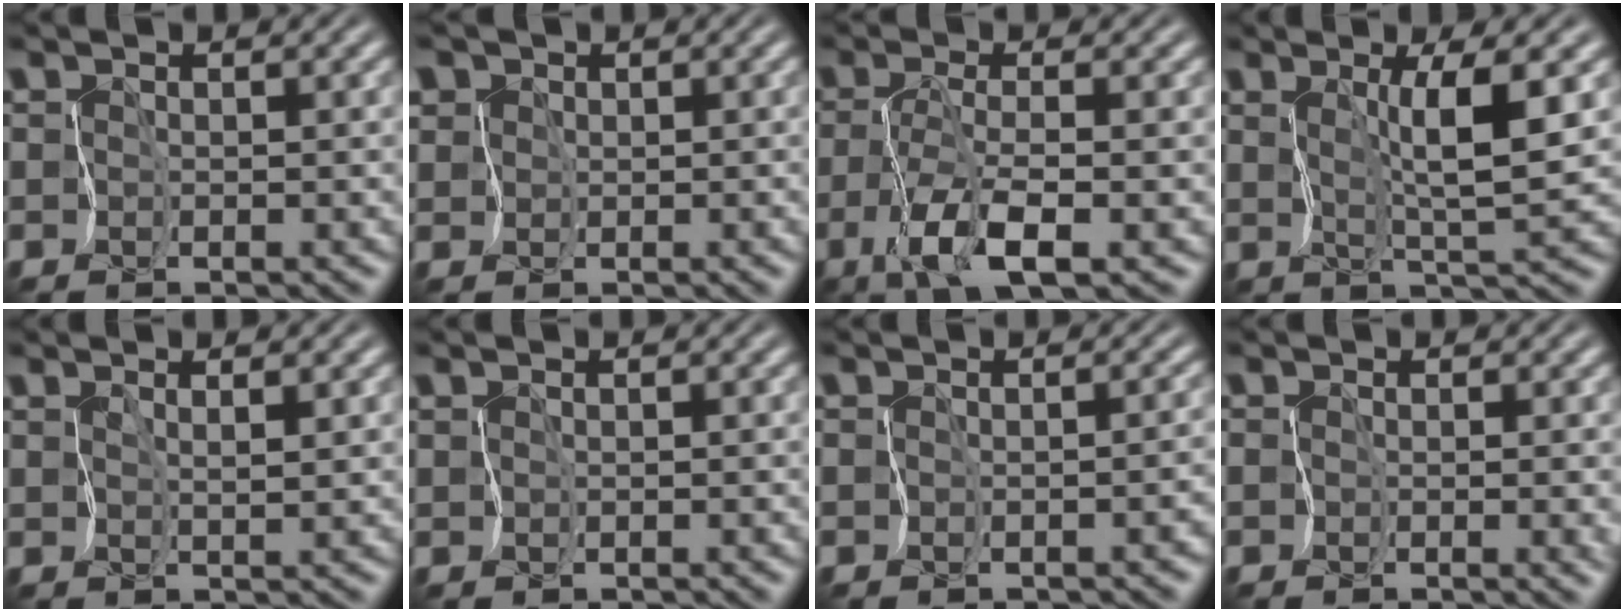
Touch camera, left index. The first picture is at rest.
{"total": 5.1, "force": [2.7, 3.8, 2.0], "torque": [-0.042, 0.020, 0.023]}
{"total": 4.4, "force": [-1.9, 0.4, 4.0], "torque": [-0.092, -0.004, -0.035]}
{"total": 3.5, "force": [1.2, -0.1, 3.3], "torque": [-0.064, -0.004, 0.025]}
{"total": 1.3, "force": [0.9, -0.1, 0.9], "torque": [-0.016, -0.003, 0.021]}
{"total": 0.0}
{"total": 2.4, "force": [-1.5, 1.5, 1.2], "torque": [0.017, -0.001, -0.013]}
{"total": 2.1, "force": [-0.3, 1.1, 1.7], "torque": [-0.012, -0.009, -0.004]}